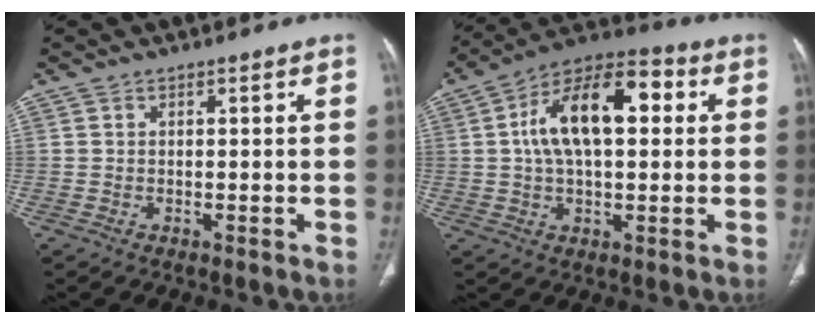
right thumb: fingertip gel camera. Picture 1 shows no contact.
{"total": 17.3, "force": [3.2, 8.9, 14.4], "torque": [-0.232, 0.032, 0.045]}